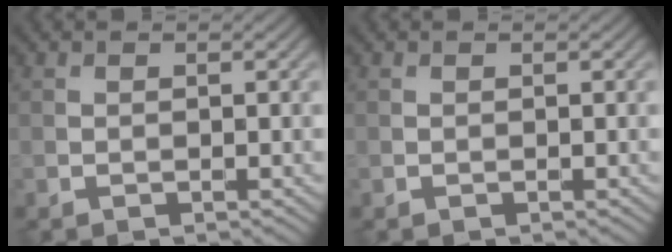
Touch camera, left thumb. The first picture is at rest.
{"total": 0.0}